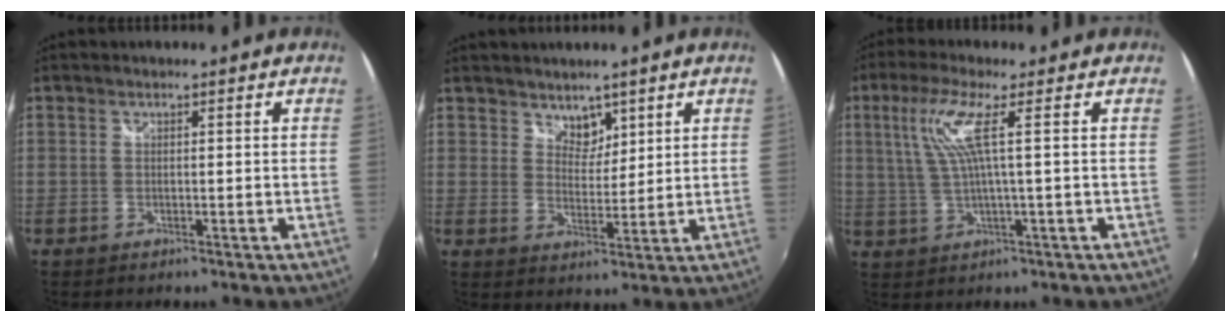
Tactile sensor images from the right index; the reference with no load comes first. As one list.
[{"total": 4.1, "force": [3.0, 2.6, 1.0], "torque": [-0.007, 0.002, 0.054]}, {"total": 7.0, "force": [1.8, -0.4, 6.8], "torque": [-0.131, 0.001, 0.047]}]